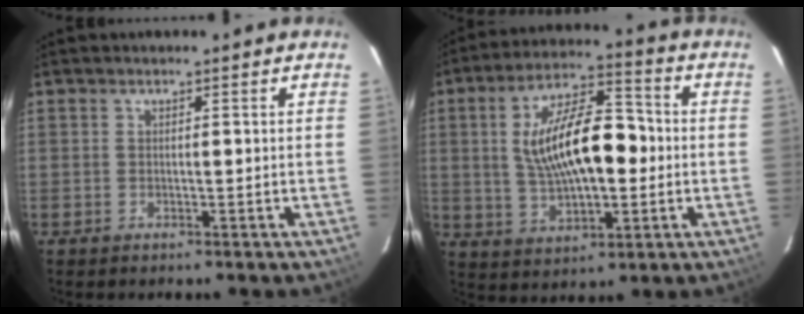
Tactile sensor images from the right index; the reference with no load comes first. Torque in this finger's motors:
{"motor_torque": [0.81, -0.07, 0.66, 0.21]}